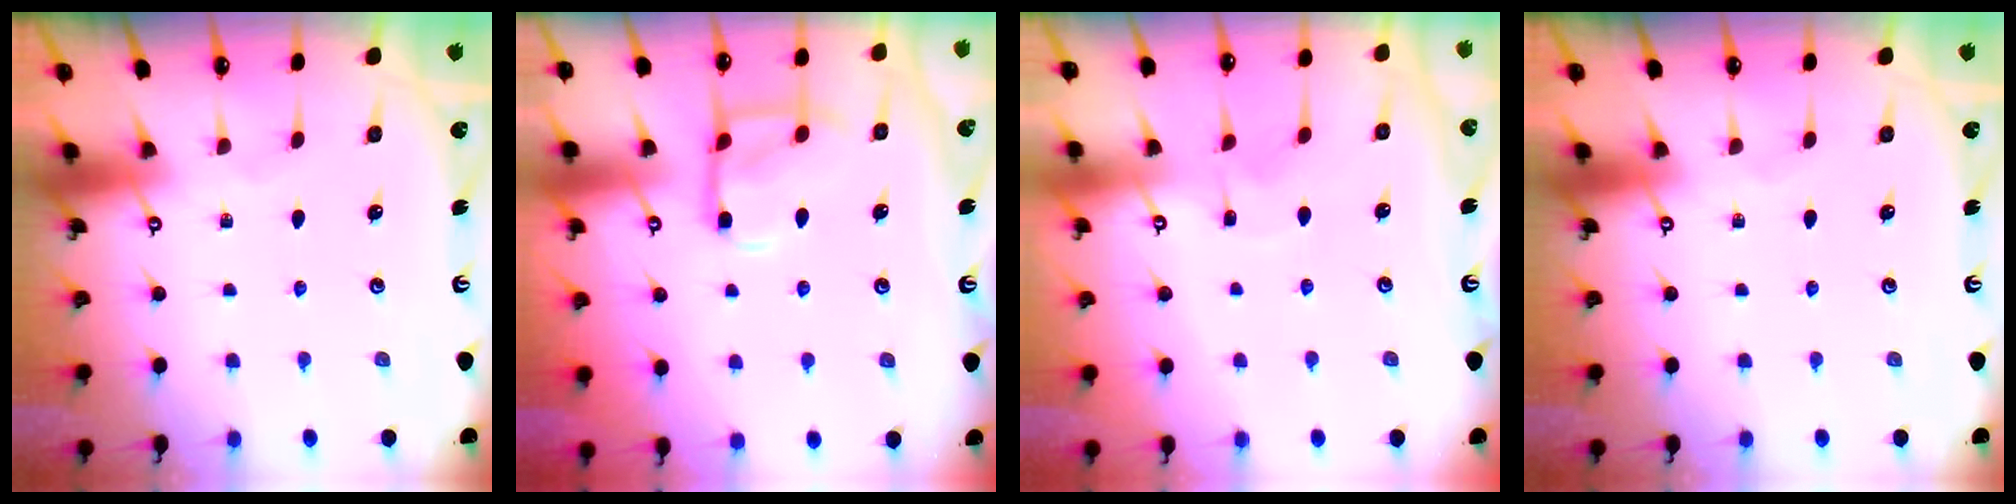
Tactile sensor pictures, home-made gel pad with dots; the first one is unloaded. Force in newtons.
{"total": 11.2, "press": 11.1, "slide": 1.0}
{"total": 3.7, "press": 3.7, "slide": 0.4}
{"total": 0.0}